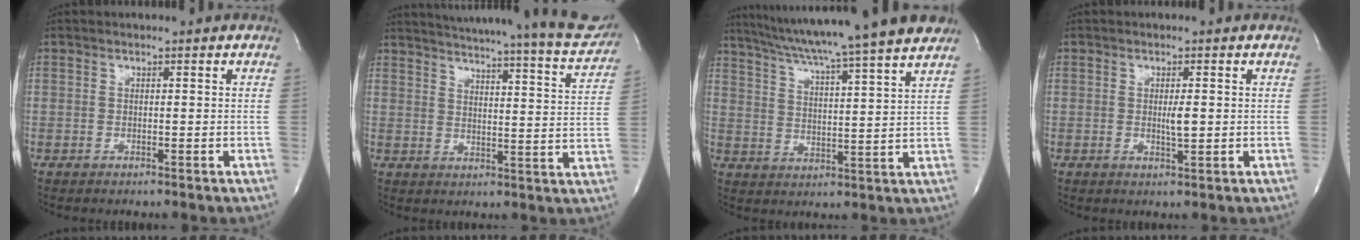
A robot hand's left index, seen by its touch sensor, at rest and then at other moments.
{"total": 24.6, "force": [22.8, 1.2, 9.3], "torque": [-0.137, -0.074, 0.271]}
{"total": 20.2, "force": [17.4, -1.4, 10.1], "torque": [-0.172, -0.009, 0.243]}
{"total": 2.2, "force": [0.1, 0.3, 2.2], "torque": [-0.040, -0.003, 0.003]}